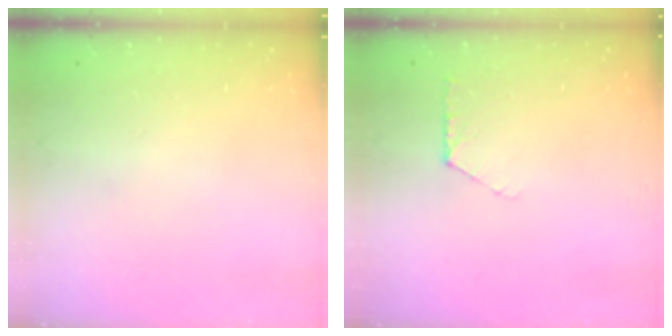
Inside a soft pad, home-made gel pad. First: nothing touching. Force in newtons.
{"total": 6.1, "press": 6.1, "slide": 0.6}